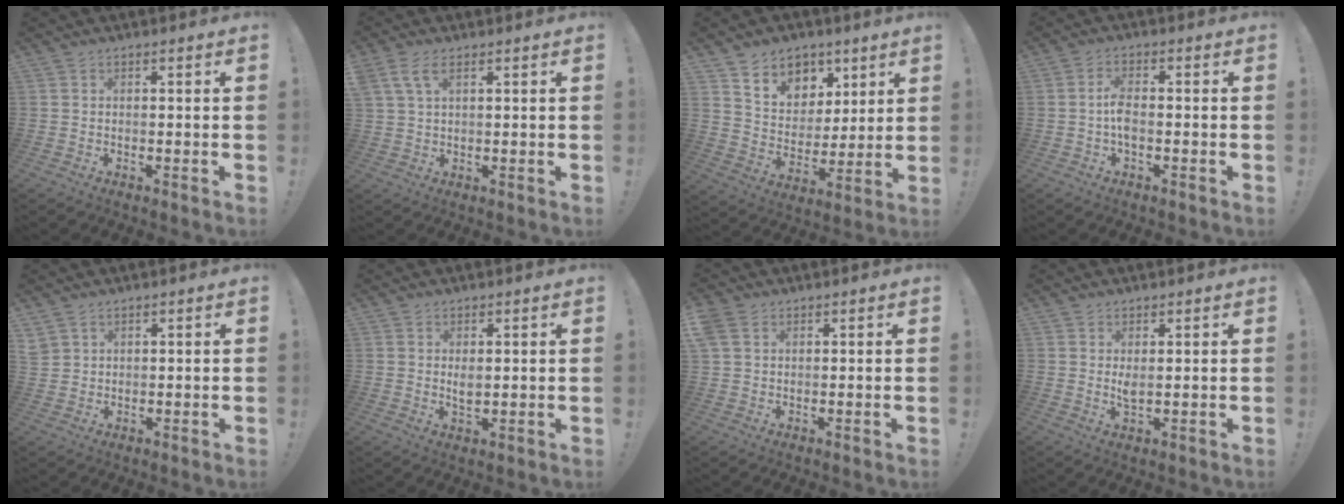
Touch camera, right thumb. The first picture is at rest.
{"total": 5.8, "force": [2.8, 2.9, 4.1], "torque": [-0.086, -0.004, 0.053]}
{"total": 10.3, "force": [6.2, 8.0, 2.2], "torque": [-0.031, -0.047, 0.125]}
{"total": 4.9, "force": [-0.9, 2.1, 4.3], "torque": [-0.094, 0.004, -0.017]}
{"total": 3.4, "force": [2.4, 2.3, 1.0], "torque": [-0.021, -0.008, 0.047]}
{"total": 2.8, "force": [1.1, 1.7, 2.0], "torque": [-0.020, -0.011, 0.016]}
{"total": 4.6, "force": [2.3, 3.3, 2.2], "torque": [-0.059, 0.003, 0.048]}
{"total": 3.0, "force": [1.5, 1.0, 2.4], "torque": [-0.031, -0.015, 0.023]}